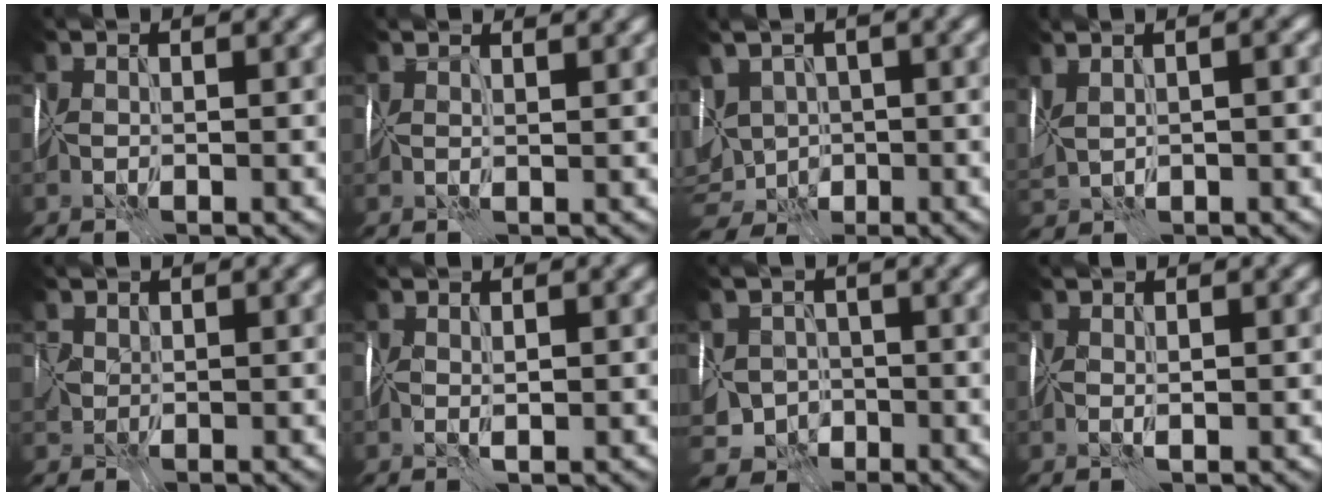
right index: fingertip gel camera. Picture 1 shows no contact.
{"total": 3.5, "force": [2.8, 1.2, 1.7], "torque": [-0.017, 0.020, 0.020]}
{"total": 8.6, "force": [-0.5, 6.5, 5.6], "torque": [-0.099, -0.001, -0.010]}
{"total": 5.6, "force": [1.3, 2.6, 4.8], "torque": [-0.099, 0.023, 0.028]}
{"total": 1.9, "force": [0.3, 1.6, 1.0], "torque": [-0.023, 0.002, 0.005]}
{"total": 1.1, "force": [0.0, 0.5, 1.0], "torque": [-0.021, 0.000, 0.003]}
{"total": 6.3, "force": [-2.8, 5.4, 2.0], "torque": [-0.010, -0.014, -0.051]}
{"total": 0.9, "force": [0.1, 0.3, 0.8], "torque": [-0.015, 0.002, 0.002]}